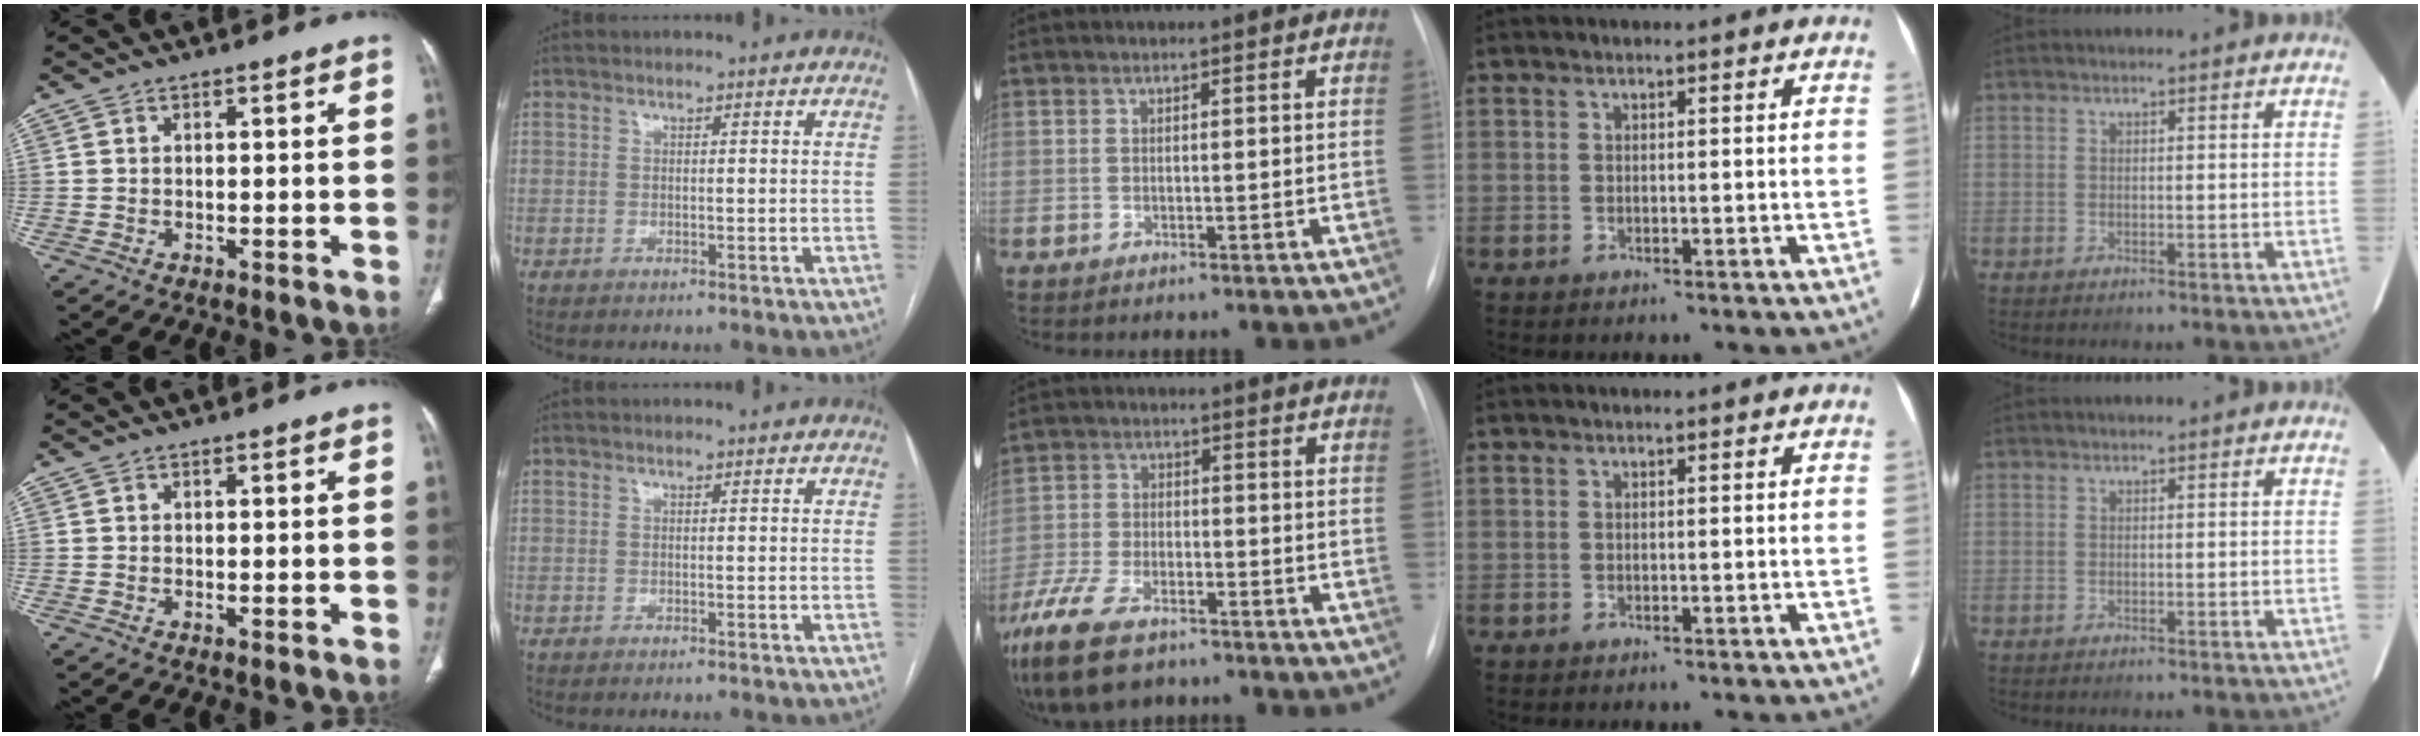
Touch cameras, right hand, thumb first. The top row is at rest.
{"middle": {"total": 13.8, "force": [-9.8, 5.8, 7.9], "torque": [-0.186, -0.021, -0.172]}}